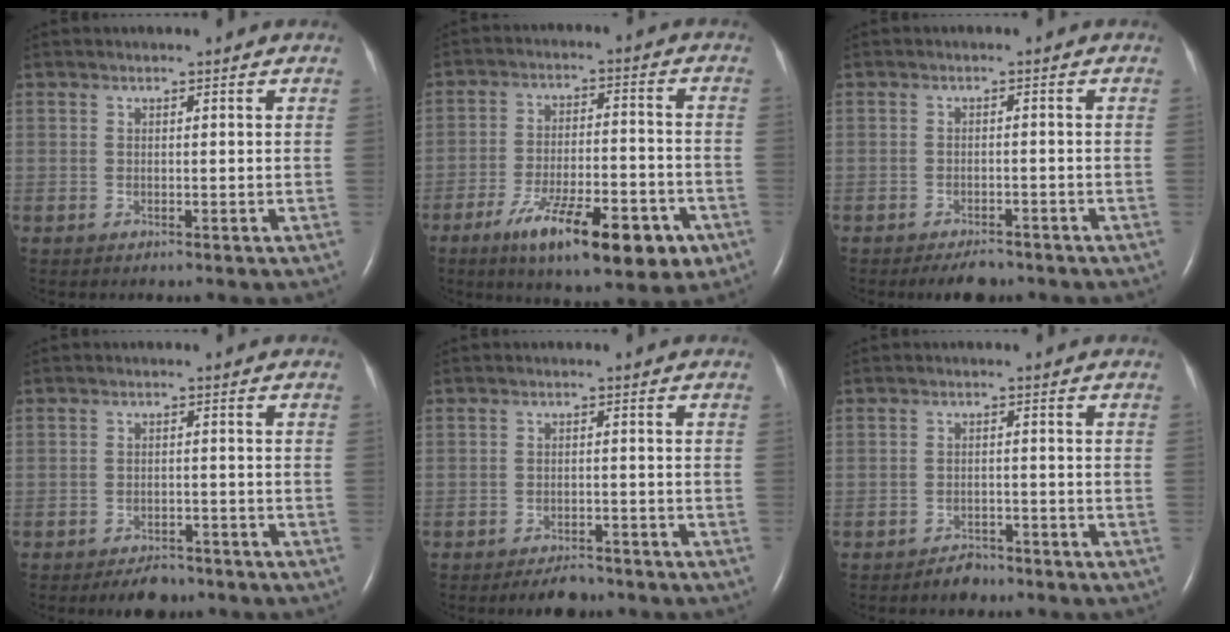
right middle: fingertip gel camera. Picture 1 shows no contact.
{"total": 15.4, "force": [-8.6, 4.4, 12.0], "torque": [-0.169, -0.006, -0.127]}
{"total": 3.7, "force": [-3.1, 1.4, 1.5], "torque": [-0.027, -0.002, -0.044]}
{"total": 4.0, "force": [-3.3, 1.7, 1.5], "torque": [-0.027, 0.000, -0.046]}
{"total": 3.6, "force": [-3.1, 1.3, 1.3], "torque": [-0.024, -0.002, -0.046]}
{"total": 2.4, "force": [-2.1, 1.0, 0.4], "torque": [-0.015, 0.001, -0.030]}